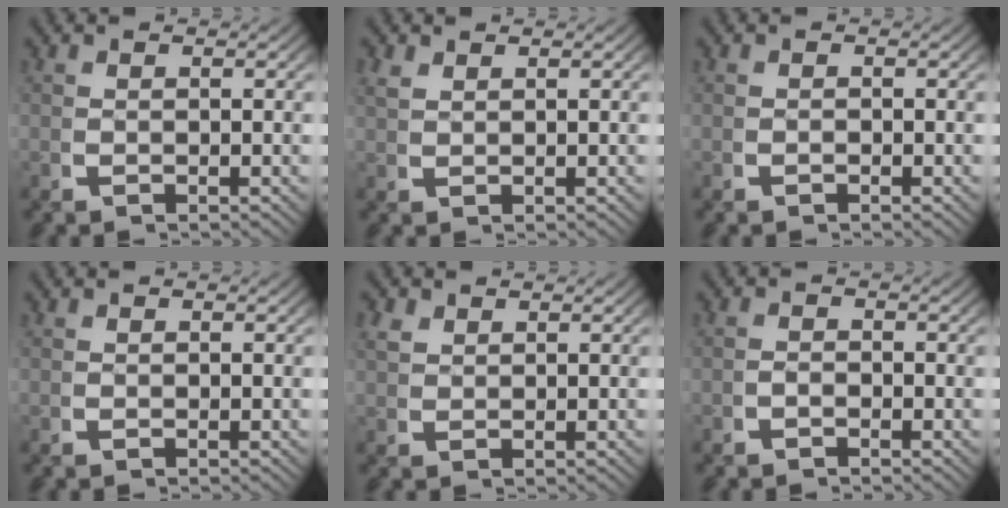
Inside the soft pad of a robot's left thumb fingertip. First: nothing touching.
{"total": 1.4, "force": [1.3, 0.3, 0.4], "torque": [-0.007, 0.004, 0.034]}
{"total": 0.0}
{"total": 0.0}
{"total": 1.6, "force": [1.4, 0.6, 0.4], "torque": [-0.009, 0.003, 0.035]}
{"total": 0.8, "force": [-0.8, 0.2, 0.1], "torque": [-0.003, -0.005, -0.014]}